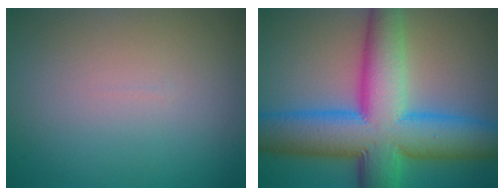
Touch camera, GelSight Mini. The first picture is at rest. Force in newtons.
{"total": 13.6, "press": 13.6, "slide": 0.4}